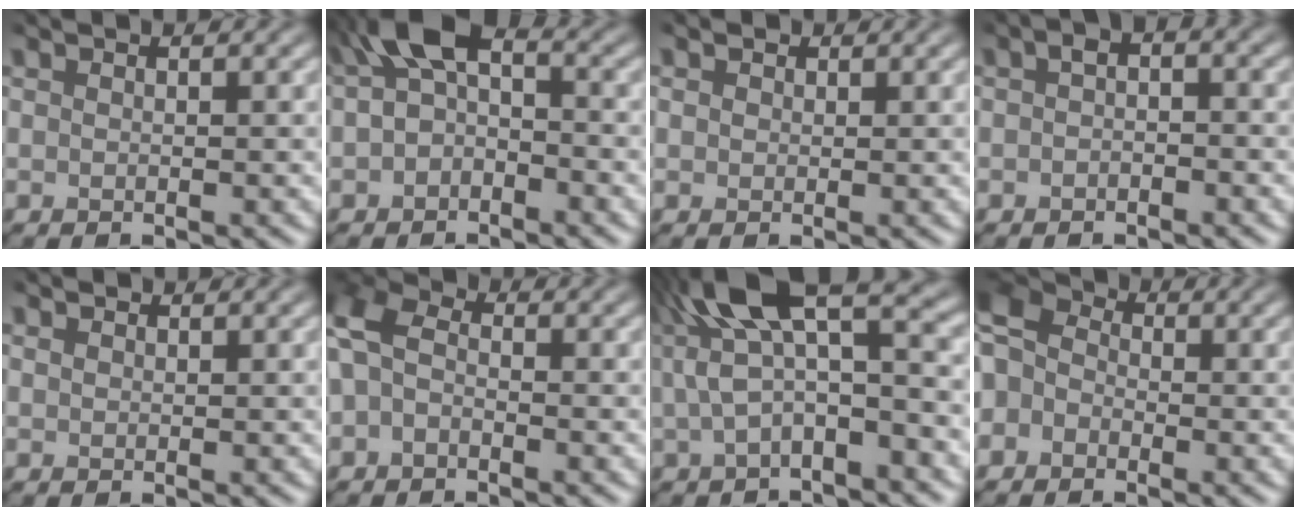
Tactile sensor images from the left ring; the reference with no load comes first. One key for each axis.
{"total": 5.3, "fx": -0.2, "fy": 3.5, "fz": 4.0, "tx": -0.072, "ty": 0.013, "tz": -0.012}
{"total": 0.7, "fx": 0.1, "fy": 0.7, "fz": -0.2, "tx": -0.005, "ty": -0.002, "tz": 0.010}
{"total": 2.0, "fx": -0.6, "fy": 1.2, "fz": 1.5, "tx": -0.029, "ty": 0.007, "tz": -0.009}
{"total": 0.5, "fx": 0.3, "fy": 0.4, "fz": -0.2, "tx": -0.001, "ty": 0.001, "tz": 0.015}
{"total": 5.8, "fx": -0.1, "fy": 4.4, "fz": 3.7, "tx": -0.093, "ty": 0.017, "tz": -0.012}
{"total": 9.4, "fx": 2.1, "fy": 4.0, "fz": 8.3, "tx": -0.180, "ty": 0.015, "tz": 0.039}
{"total": 6.3, "fx": -1.6, "fy": 5.3, "fz": 3.0, "tx": -0.073, "ty": 0.014, "tz": -0.047}